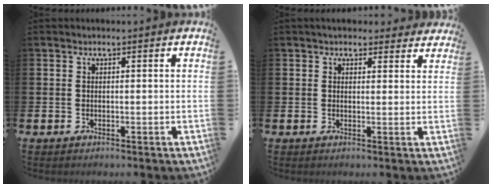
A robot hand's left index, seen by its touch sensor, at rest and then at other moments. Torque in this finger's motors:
{"motor_torque": [1.05, -1.09, 0.04, 0.06]}